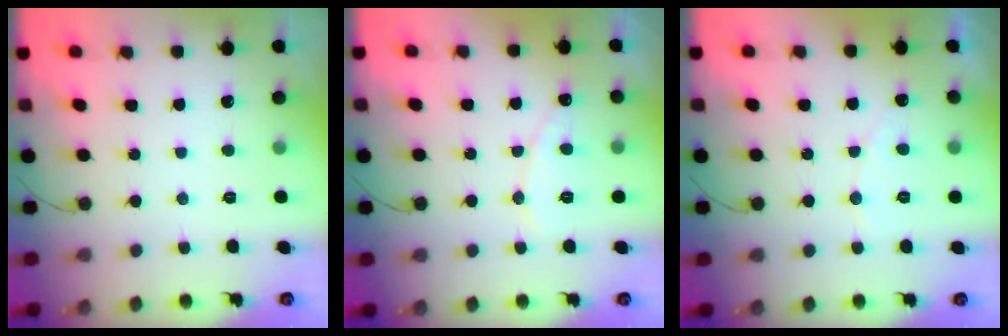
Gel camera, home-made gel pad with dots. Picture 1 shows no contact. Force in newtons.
{"total": 6.6, "press": 6.5, "slide": 0.6}
{"total": 3.9, "press": 3.9, "slide": 0.1}